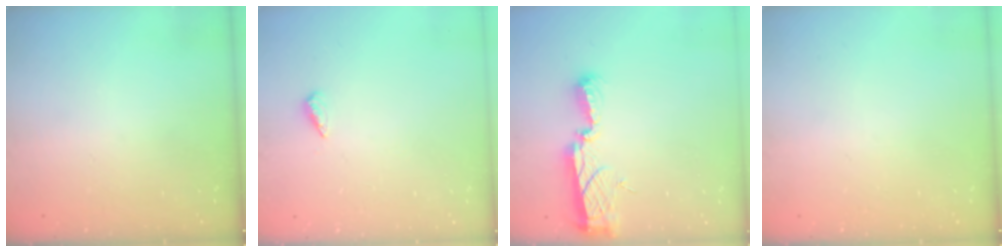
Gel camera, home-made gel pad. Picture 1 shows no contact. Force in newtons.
{"total": 3.6, "press": 3.4, "slide": 1.2}
{"total": 9.0, "press": 8.9, "slide": 0.8}
{"total": 0.0}